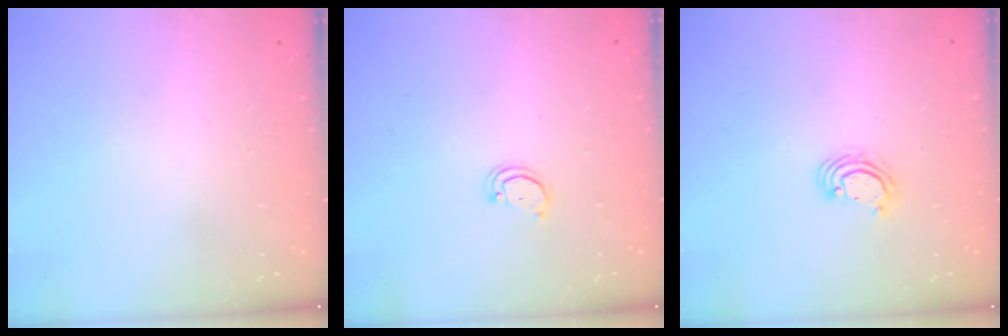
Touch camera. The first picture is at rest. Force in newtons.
{"total": 2.1, "press": 2.1, "slide": 0.2}
{"total": 3.5, "press": 3.5, "slide": 0.3}